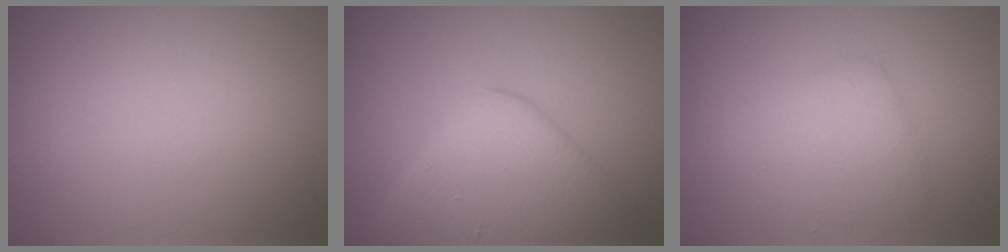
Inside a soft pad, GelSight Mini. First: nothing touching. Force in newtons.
{"total": 6.6, "press": 6.6, "slide": 0.3}
{"total": 2.9, "press": 2.9, "slide": 0.1}